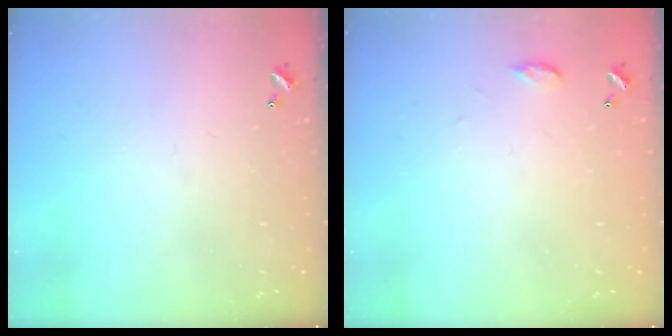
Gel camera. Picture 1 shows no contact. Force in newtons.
{"total": 5.0, "press": 5.0, "slide": 0.7}